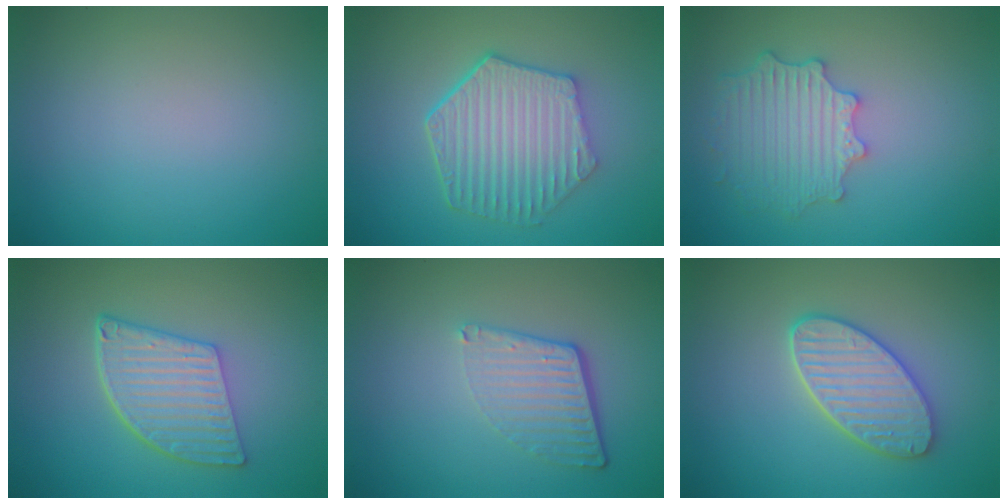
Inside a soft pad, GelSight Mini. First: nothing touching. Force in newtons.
{"total": 6.2, "press": 4.8, "slide": 4.0}
{"total": 4.5, "press": 3.8, "slide": 2.4}
{"total": 5.7, "press": 4.2, "slide": 3.9}
{"total": 4.2, "press": 2.7, "slide": 3.2}
{"total": 4.7, "press": 4.2, "slide": 2.1}